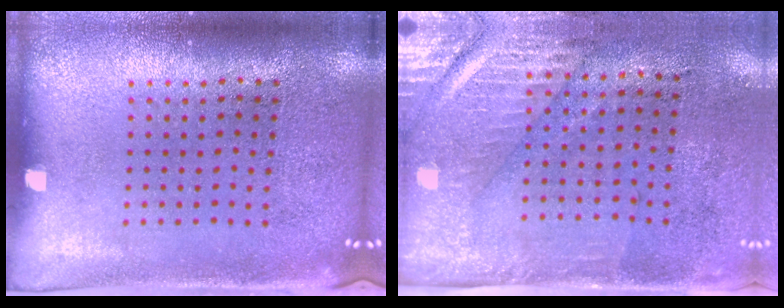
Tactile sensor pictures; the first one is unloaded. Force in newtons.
{"total": 3.0, "press": 2.4, "slide": 1.6}